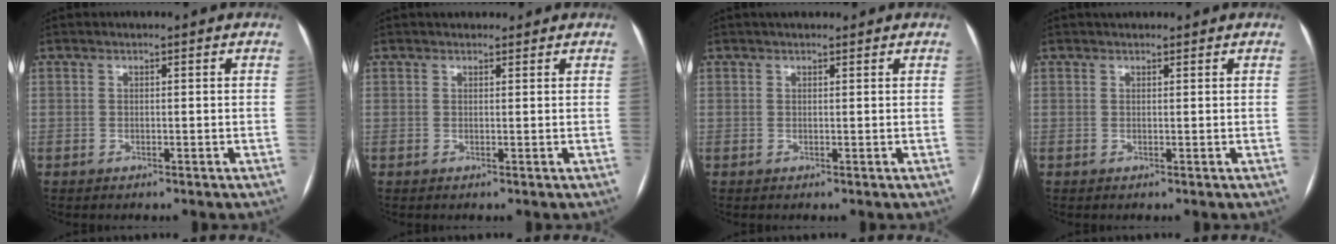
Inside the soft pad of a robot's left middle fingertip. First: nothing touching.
{"total": 2.9, "force": [2.6, 1.2, 0.8], "torque": [-0.005, 0.023, 0.034]}
{"total": 2.9, "force": [2.4, 0.9, 1.3], "torque": [-0.013, 0.028, 0.036]}
{"total": 1.9, "force": [1.6, 0.7, 0.6], "torque": [-0.004, 0.023, 0.023]}